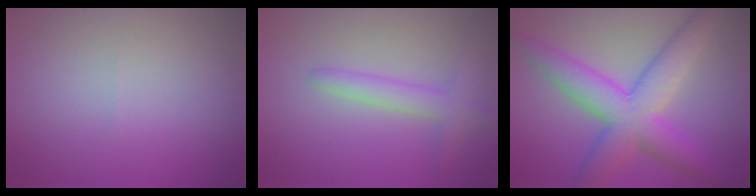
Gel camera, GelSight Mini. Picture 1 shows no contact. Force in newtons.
{"total": 2.6, "press": 2.6, "slide": 0.1}
{"total": 7.2, "press": 7.2, "slide": 0.0}